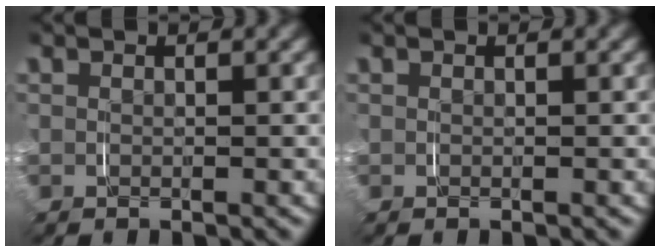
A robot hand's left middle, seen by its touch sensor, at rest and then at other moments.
{"total": 0.0}